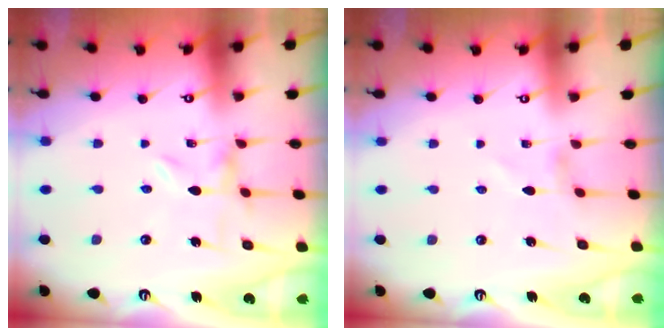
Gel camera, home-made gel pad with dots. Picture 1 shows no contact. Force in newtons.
{"total": 0.0}